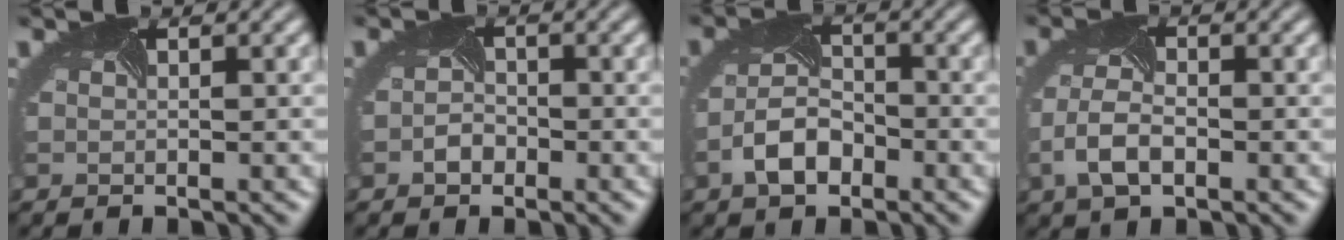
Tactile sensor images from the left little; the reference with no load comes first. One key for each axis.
{"total": 1.4, "fx": -0.8, "fy": 1.0, "fz": 0.5, "tx": -0.014, "ty": -0.002, "tz": -0.018}
{"total": 3.9, "fx": -2.0, "fy": 2.3, "fz": 2.5, "tx": -0.055, "ty": -0.002, "tz": -0.041}
{"total": 3.8, "fx": -1.4, "fy": 2.1, "fz": 2.8, "tx": -0.068, "ty": -0.006, "tz": -0.030}